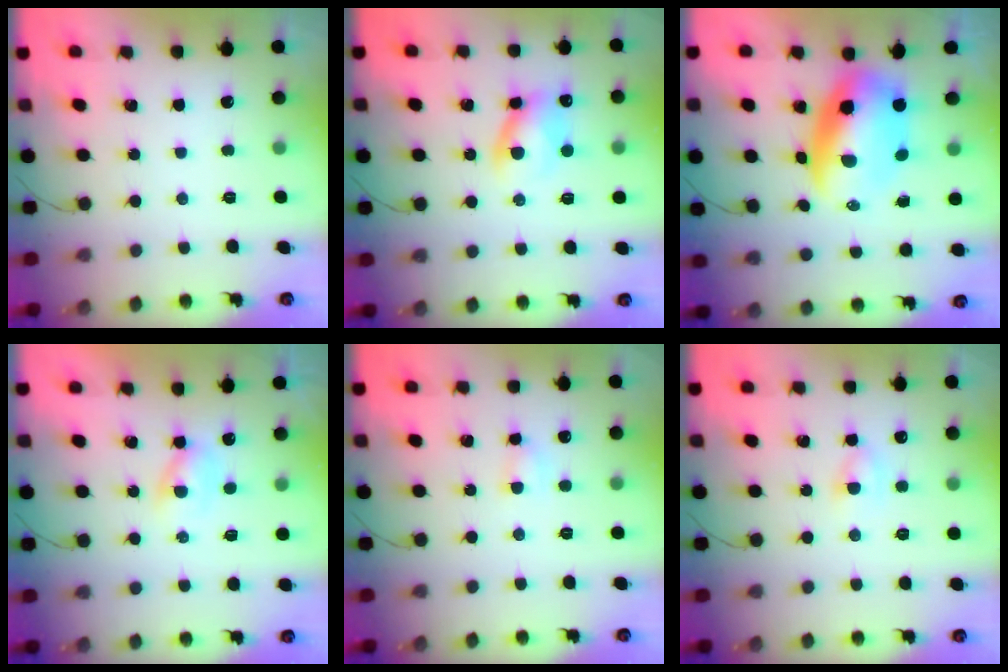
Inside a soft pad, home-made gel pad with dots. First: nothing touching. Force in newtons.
{"total": 9.5, "press": 9.4, "slide": 1.8}
{"total": 11.0, "press": 10.7, "slide": 2.8}
{"total": 2.3, "press": 2.1, "slide": 1.0}
{"total": 3.3, "press": 3.2, "slide": 1.1}
{"total": 2.9, "press": 2.8, "slide": 0.9}